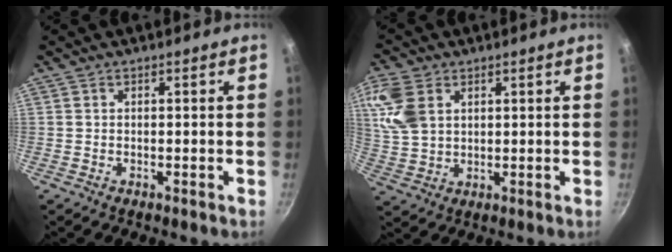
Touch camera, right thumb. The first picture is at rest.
{"total": 9.8, "force": [3.6, 6.7, 6.3], "torque": [-0.128, -0.007, 0.074]}